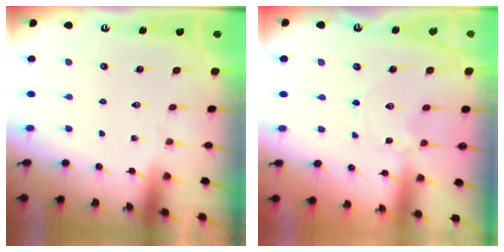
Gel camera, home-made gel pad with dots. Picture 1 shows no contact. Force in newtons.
{"total": 0.6, "press": 0.5, "slide": 0.1}